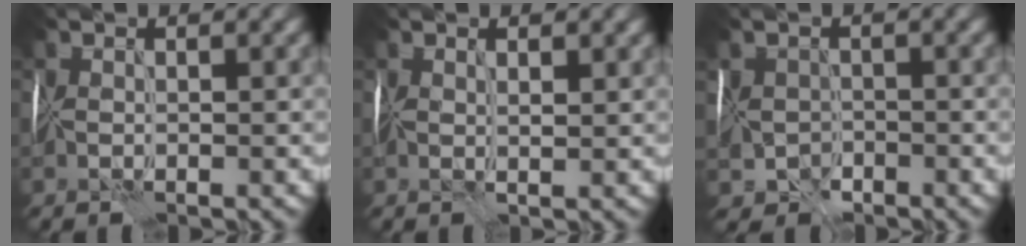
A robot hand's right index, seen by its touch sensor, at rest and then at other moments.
{"total": 1.3, "force": [0.8, 0.3, 1.0], "torque": [-0.018, 0.002, 0.018]}
{"total": 2.5, "force": [-2.0, 1.4, -0.4], "torque": [0.015, -0.006, -0.040]}